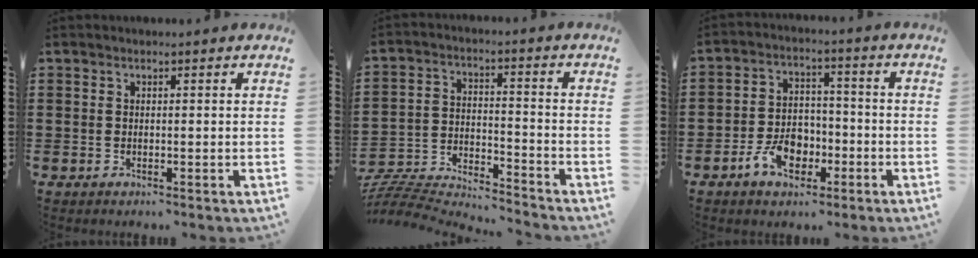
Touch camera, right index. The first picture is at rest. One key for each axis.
{"total": 6.1, "fx": -6.1, "fy": 0.2, "fz": 0.7, "tx": -0.036, "ty": -0.009, "tz": -0.130}
{"total": 6.6, "fx": -2.9, "fy": 4.6, "fz": 3.8, "tx": -0.070, "ty": 0.009, "tz": -0.056}